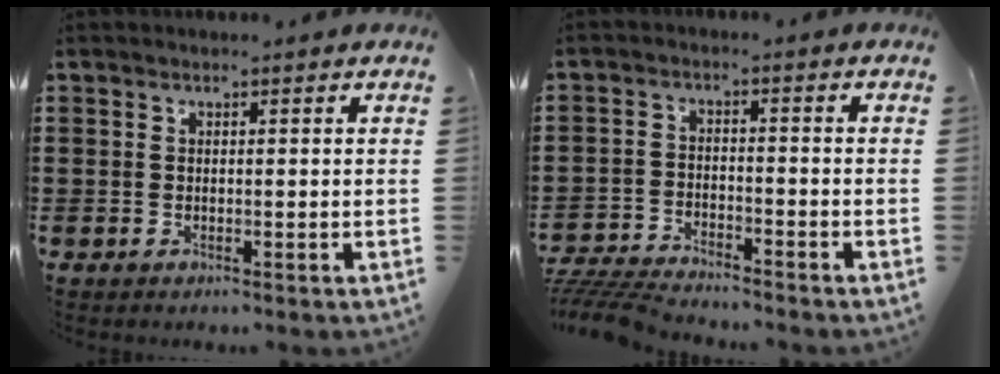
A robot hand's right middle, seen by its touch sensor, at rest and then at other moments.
{"total": 5.6, "force": [-5.4, 0.3, 1.2], "torque": [-0.041, -0.004, -0.112]}